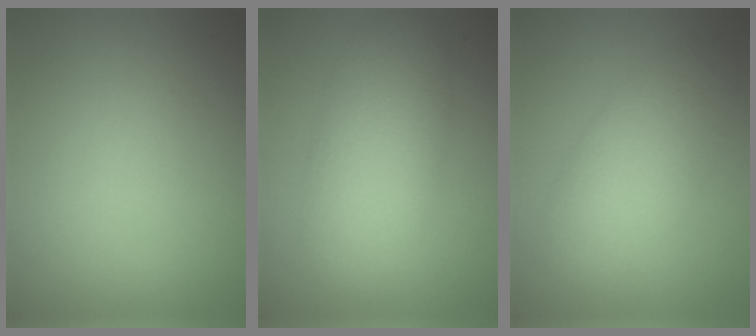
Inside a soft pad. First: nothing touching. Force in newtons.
{"total": 5.7, "press": 5.7, "slide": 0.2}
{"total": 4.8, "press": 4.8, "slide": 0.1}